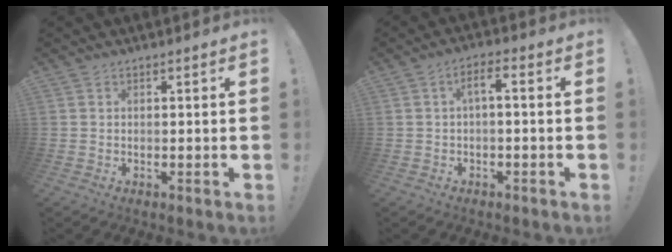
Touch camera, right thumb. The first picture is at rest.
{"total": 4.0, "force": [-1.0, 1.2, 3.7], "torque": [-0.069, 0.009, -0.019]}